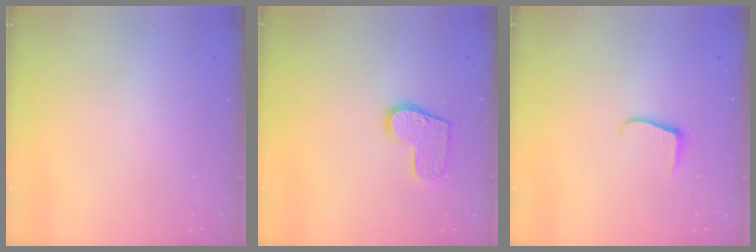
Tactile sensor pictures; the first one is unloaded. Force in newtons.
{"total": 10.2, "press": 10.2, "slide": 0.2}
{"total": 4.9, "press": 4.8, "slide": 0.6}